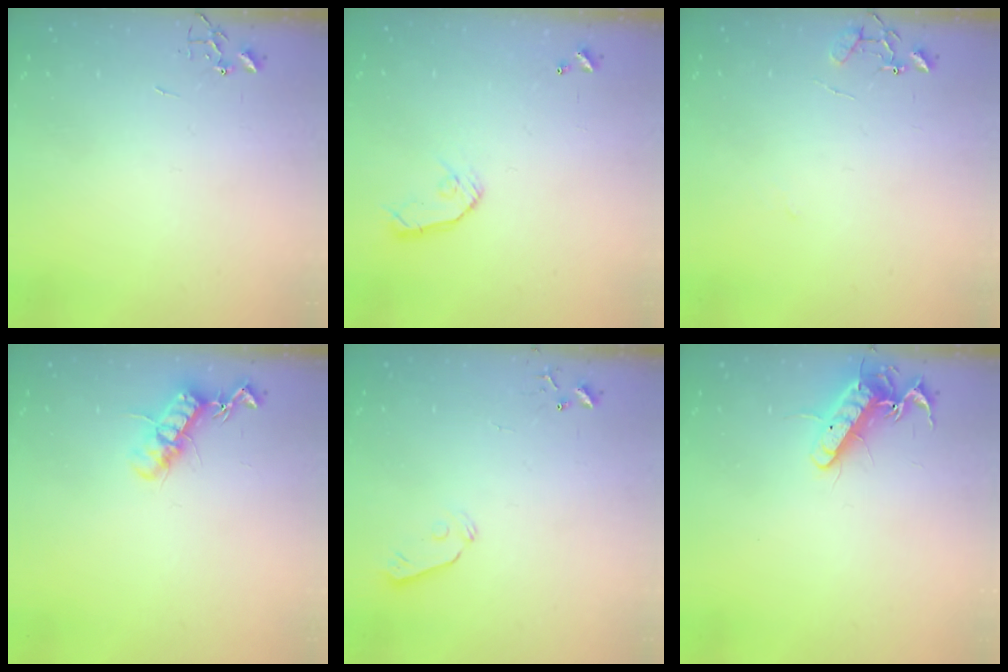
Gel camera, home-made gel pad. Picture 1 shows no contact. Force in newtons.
{"total": 8.0, "press": 8.0, "slide": 0.4}
{"total": 8.7, "press": 8.7, "slide": 0.8}
{"total": 12.5, "press": 12.5, "slide": 0.4}
{"total": 4.3, "press": 4.3, "slide": 0.7}
{"total": 13.7, "press": 13.6, "slide": 1.5}